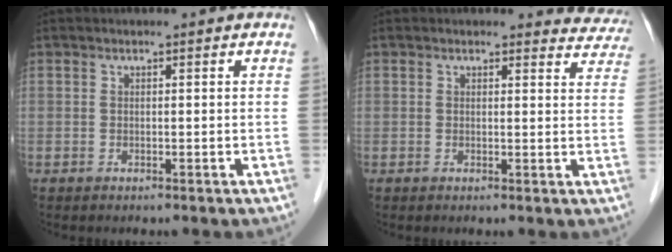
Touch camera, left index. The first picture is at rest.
{"total": 5.0, "force": [4.6, 1.8, -0.4], "torque": [0.029, -0.023, 0.019]}